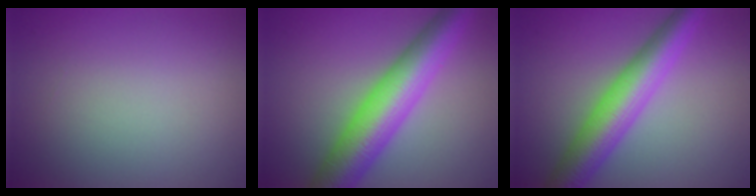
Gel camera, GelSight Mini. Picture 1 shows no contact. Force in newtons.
{"total": 9.1, "press": 9.1, "slide": 0.1}
{"total": 7.1, "press": 7.1, "slide": 0.1}